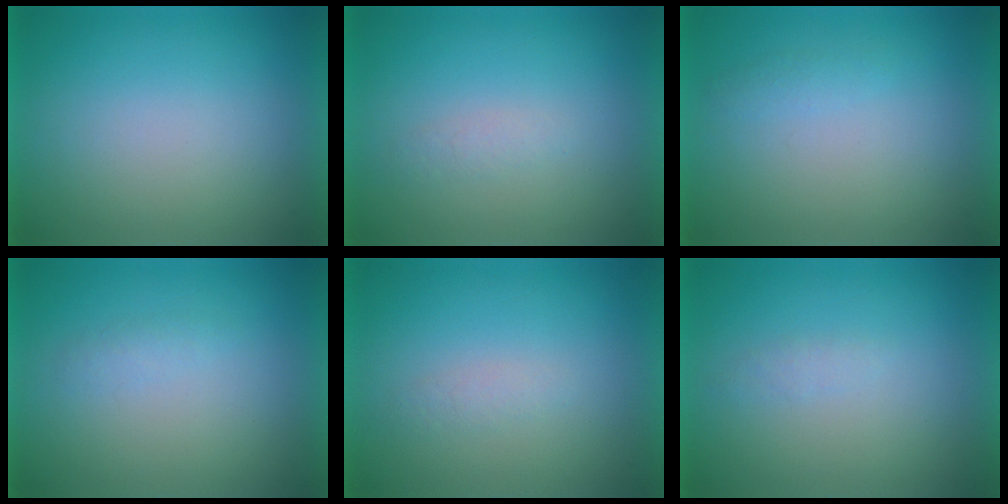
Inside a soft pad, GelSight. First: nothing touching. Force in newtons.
{"total": 1.3}
{"total": 1.4}
{"total": 1.1}
{"total": 1.3}
{"total": 1.2}